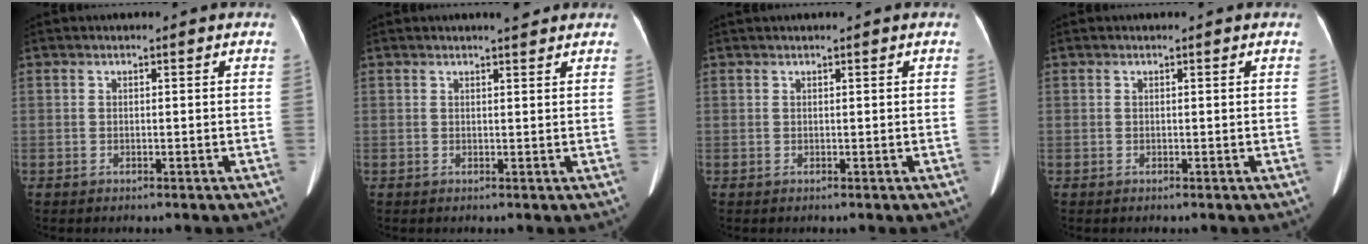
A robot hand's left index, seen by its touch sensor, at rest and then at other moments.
{"total": 2.2, "force": [1.9, 0.2, 1.0], "torque": [-0.018, 0.000, 0.026]}
{"total": 1.0, "force": [0.8, -0.1, 0.6], "torque": [-0.008, 0.022, 0.019]}
{"total": 0.0}